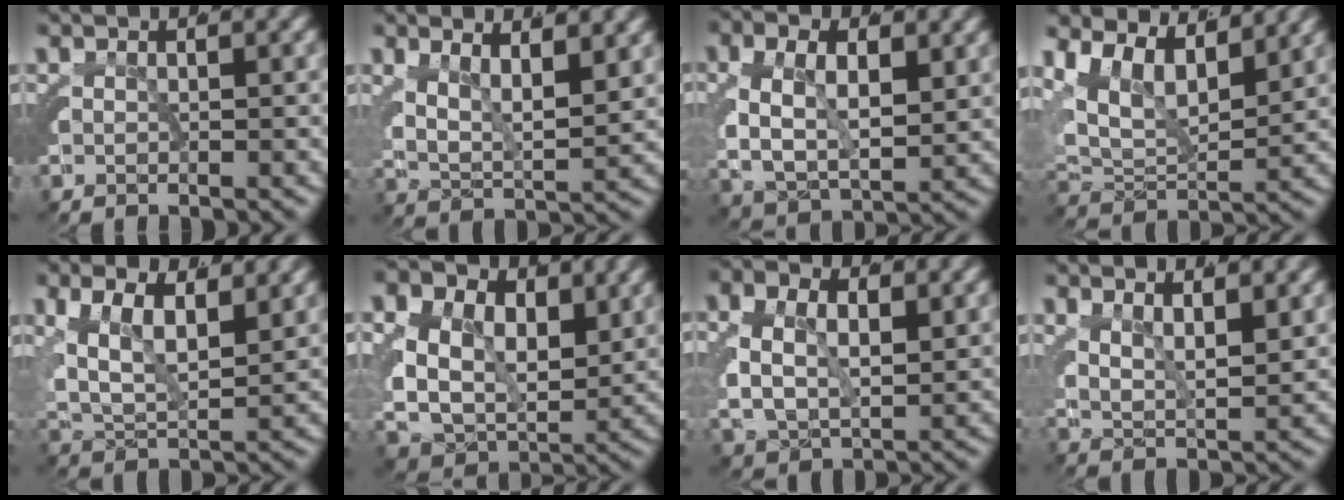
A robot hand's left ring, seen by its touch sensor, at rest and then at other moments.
{"total": 5.9, "force": [2.4, 3.5, 4.1], "torque": [-0.078, -0.005, 0.036]}
{"total": 7.8, "force": [0.5, 5.7, 5.3], "torque": [-0.111, -0.011, 0.011]}
{"total": 10.1, "force": [2.1, 7.6, 6.3], "torque": [-0.127, -0.011, 0.035]}
{"total": 7.6, "force": [1.5, 5.2, 5.4], "torque": [-0.111, -0.013, 0.027]}
{"total": 11.8, "force": [1.4, 9.5, 6.9], "torque": [-0.141, -0.039, 0.022]}
{"total": 6.1, "force": [0.8, 4.4, 4.1], "torque": [-0.095, -0.009, 0.020]}
{"total": 3.9, "force": [2.2, 2.0, 2.5], "torque": [-0.049, -0.005, 0.038]}